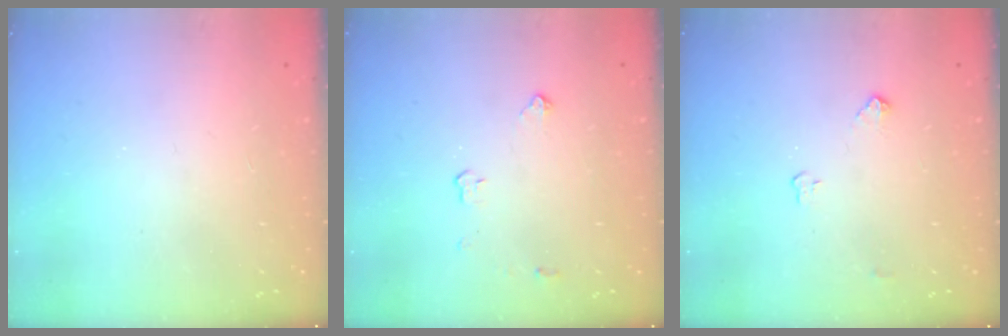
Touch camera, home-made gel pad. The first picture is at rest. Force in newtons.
{"total": 3.6, "press": 3.5, "slide": 0.5}
{"total": 3.7, "press": 3.7, "slide": 0.6}